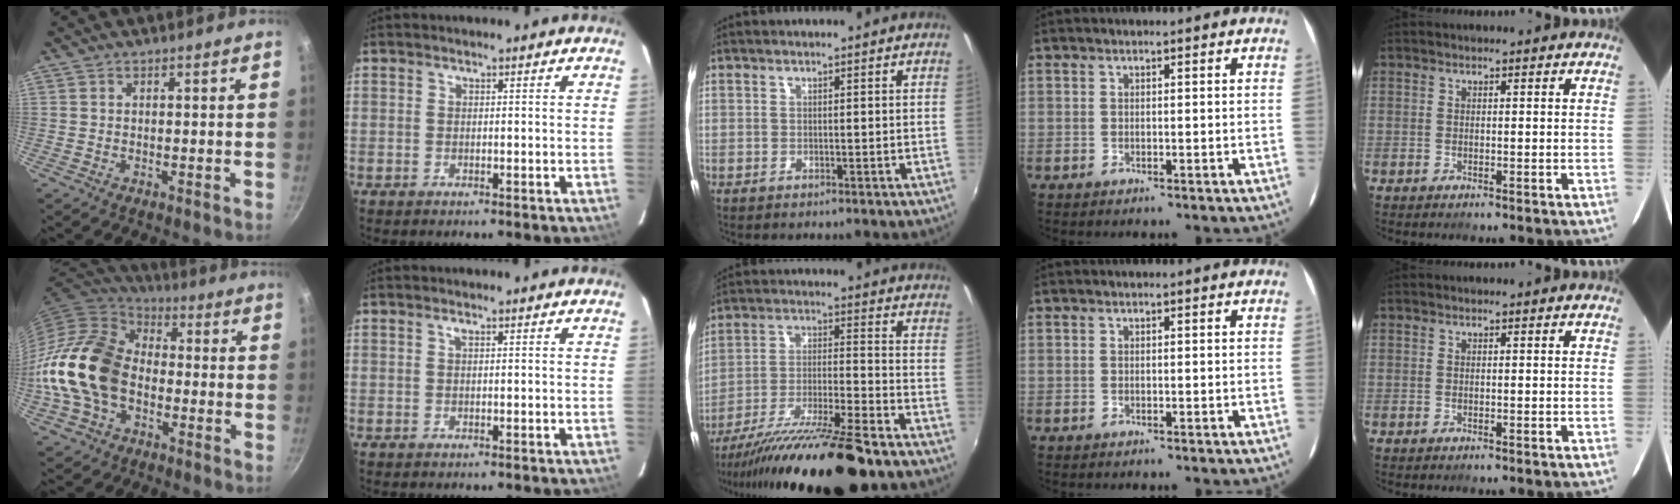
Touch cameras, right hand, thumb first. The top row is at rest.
{"thumb": {"total": 18.6, "force": [-3.5, 13.3, 12.5], "torque": [-0.214, 0.042, -0.081]}, "index": {"total": 0.5, "force": [0.3, 0.2, 0.4], "torque": [-0.008, 0.004, 0.004]}, "middle": {"total": 19.7, "force": [-15.5, 0.9, 12.1], "torque": [-0.225, -0.042, -0.259]}}